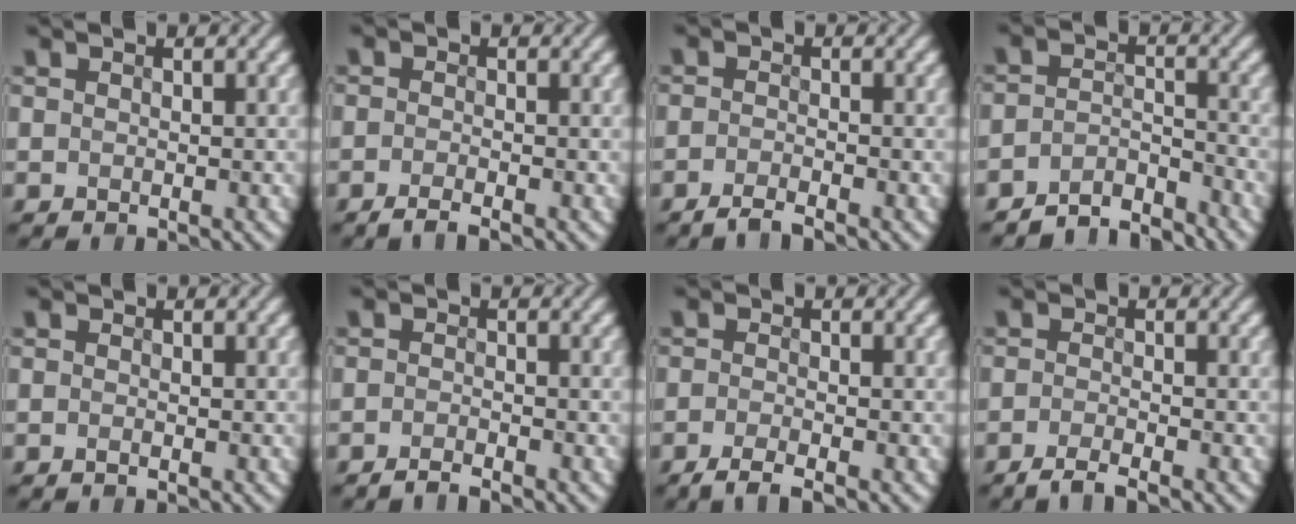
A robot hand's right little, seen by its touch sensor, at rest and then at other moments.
{"total": 1.7, "force": [-1.4, 0.1, 1.0], "torque": [-0.025, 0.000, -0.032]}
{"total": 1.9, "force": [-1.6, 0.1, 1.0], "torque": [-0.025, 0.001, -0.038]}
{"total": 4.3, "force": [-4.0, 1.1, 1.1], "torque": [-0.017, 0.004, -0.077]}
{"total": 0.0}
{"total": 1.5, "force": [-1.4, 0.0, 0.6], "torque": [-0.015, 0.003, -0.031]}
{"total": 2.5, "force": [-1.9, 0.4, 1.6], "torque": [-0.038, -0.001, -0.042]}
{"total": 2.2, "force": [-1.8, 0.2, 1.3], "torque": [-0.032, 0.000, -0.042]}